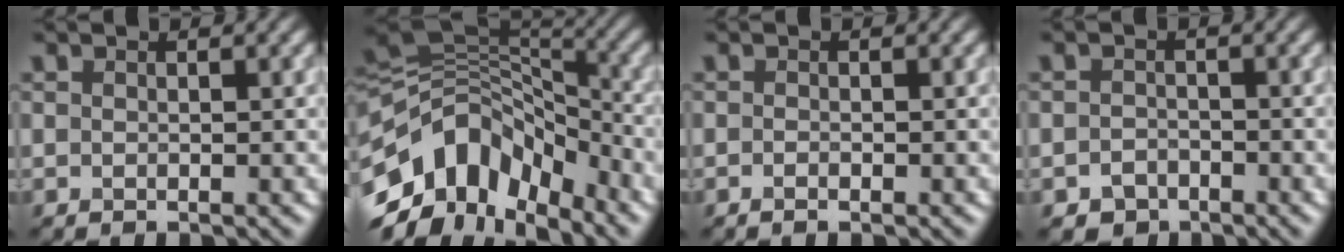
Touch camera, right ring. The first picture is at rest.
{"total": 11.9, "force": [-5.7, 7.3, 7.5], "torque": [-0.149, 0.024, -0.115]}
{"total": 0.8, "force": [-0.4, 0.2, 0.6], "torque": [-0.010, -0.003, -0.006]}
{"total": 2.0, "force": [-1.3, 1.3, 0.6], "torque": [-0.005, 0.002, -0.025]}